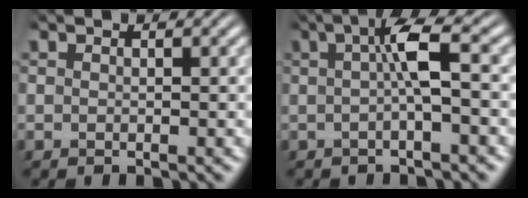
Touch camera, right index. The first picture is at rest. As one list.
[{"total": 4.0, "force": [0.8, 0.4, 3.9], "torque": [-0.068, 0.011, 0.010]}]